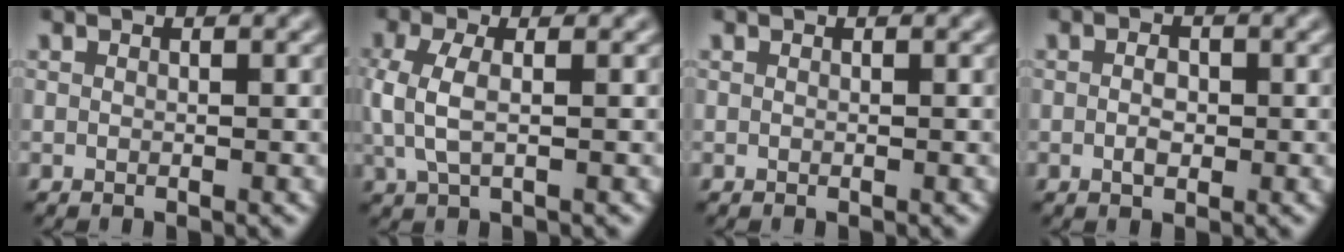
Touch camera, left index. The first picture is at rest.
{"total": 3.3, "force": [0.1, 1.4, 3.0], "torque": [-0.078, 0.002, 0.001]}
{"total": 0.0}
{"total": 1.6, "force": [-0.3, 1.0, 1.2], "torque": [-0.022, 0.003, -0.007]}